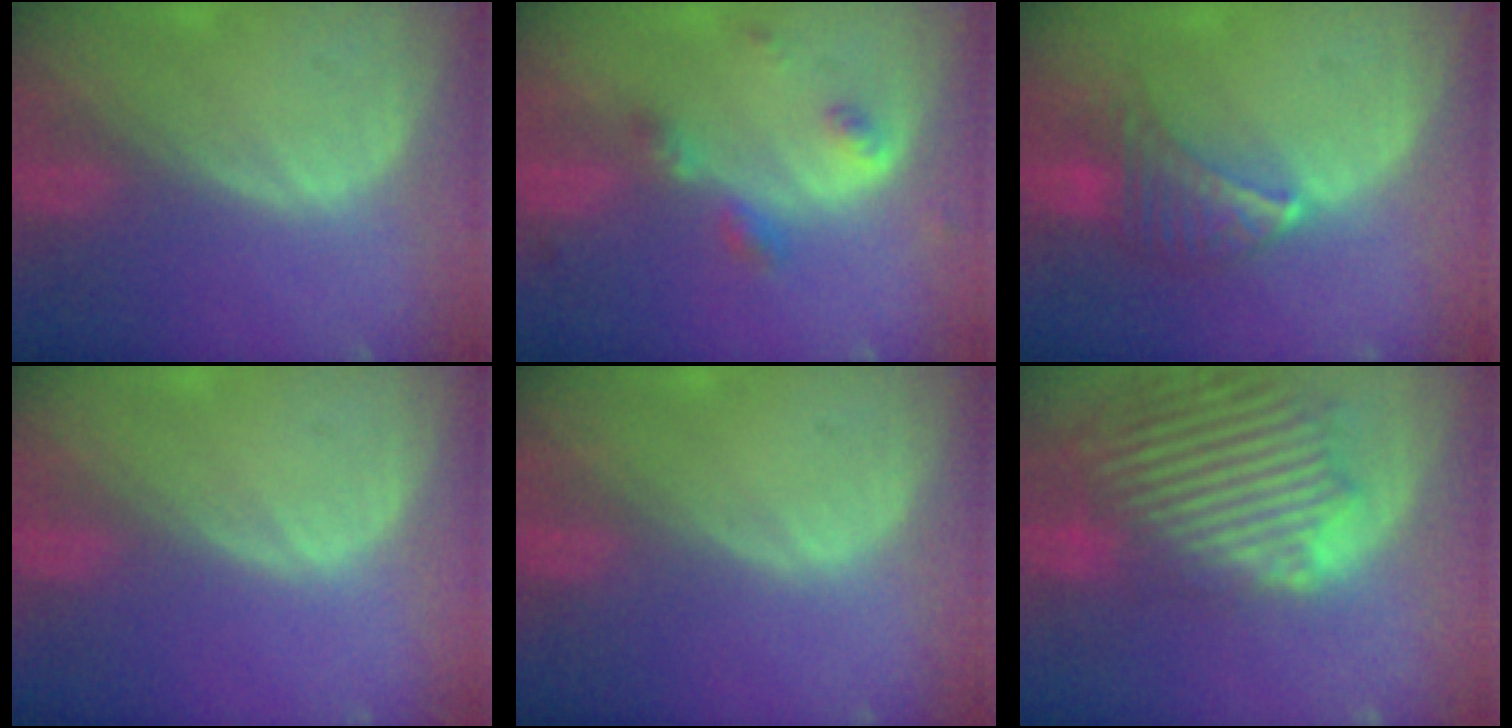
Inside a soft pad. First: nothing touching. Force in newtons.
{"total": 4.4, "press": 4.0, "slide": 1.9}
{"total": 6.7, "press": 6.1, "slide": 2.8}
{"total": 0.0}
{"total": 0.0}
{"total": 14.5, "press": 12.3, "slide": 7.6}